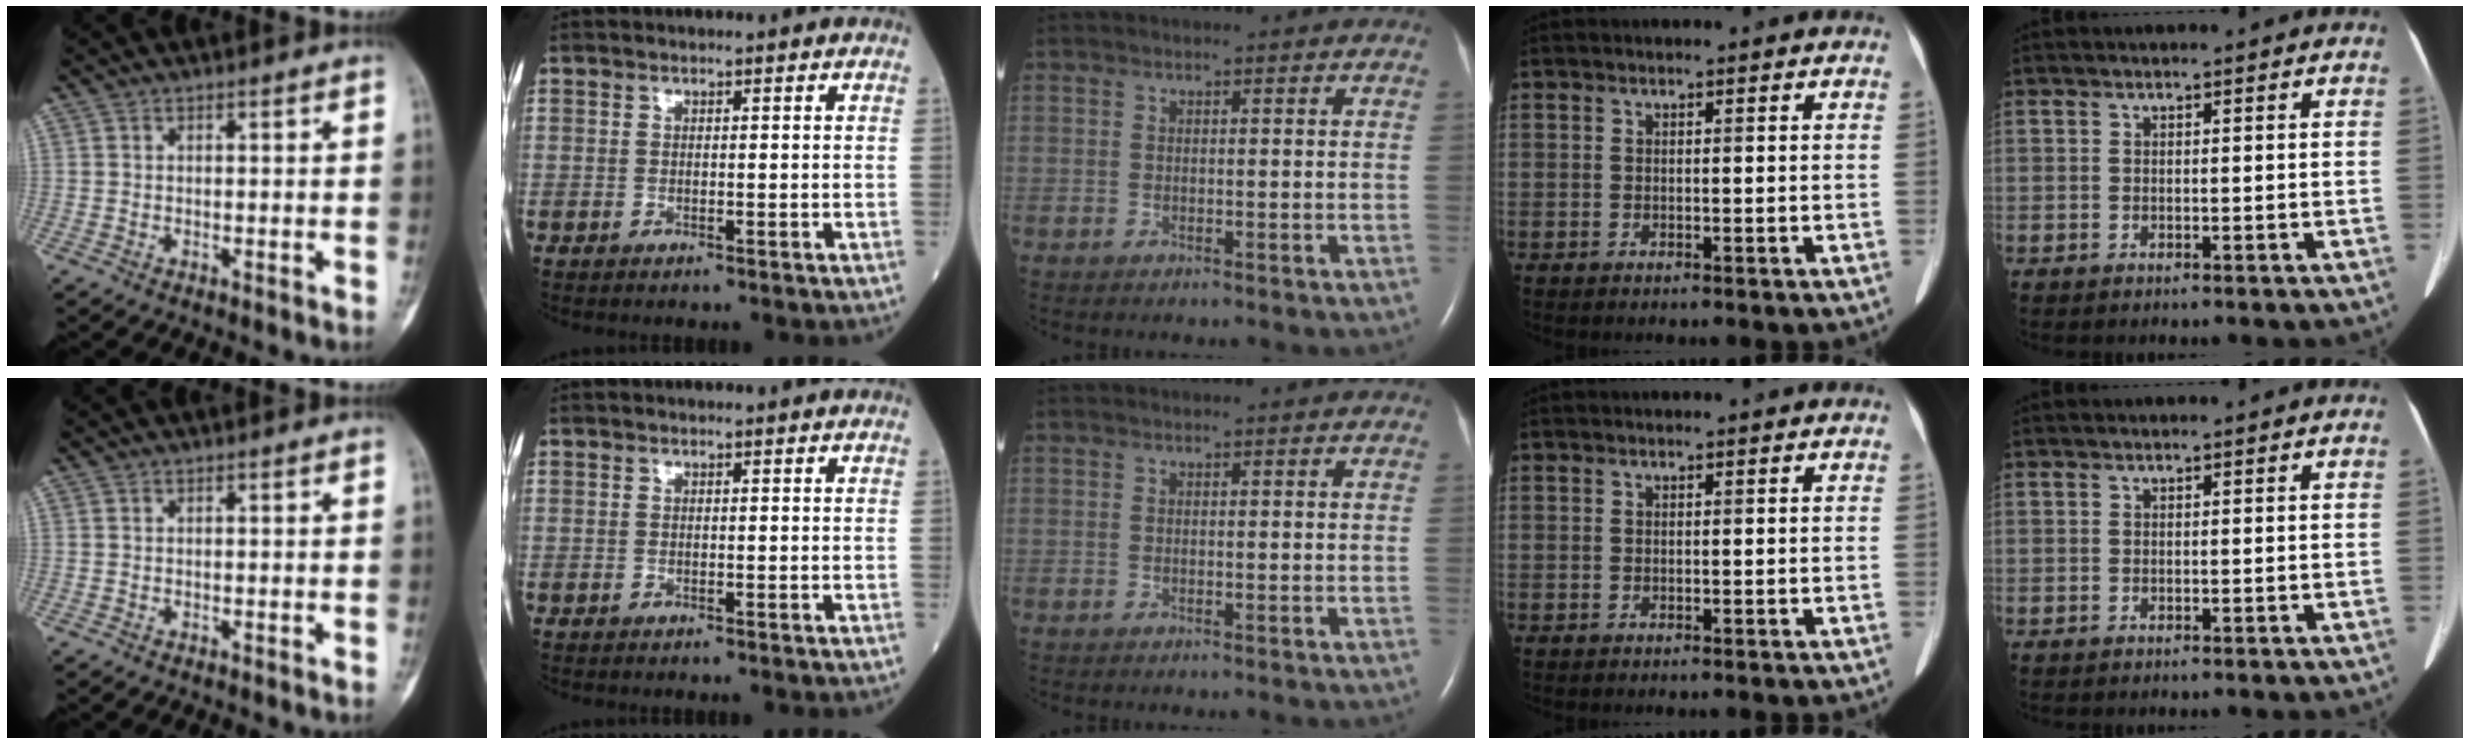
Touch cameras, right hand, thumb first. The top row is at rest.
{}